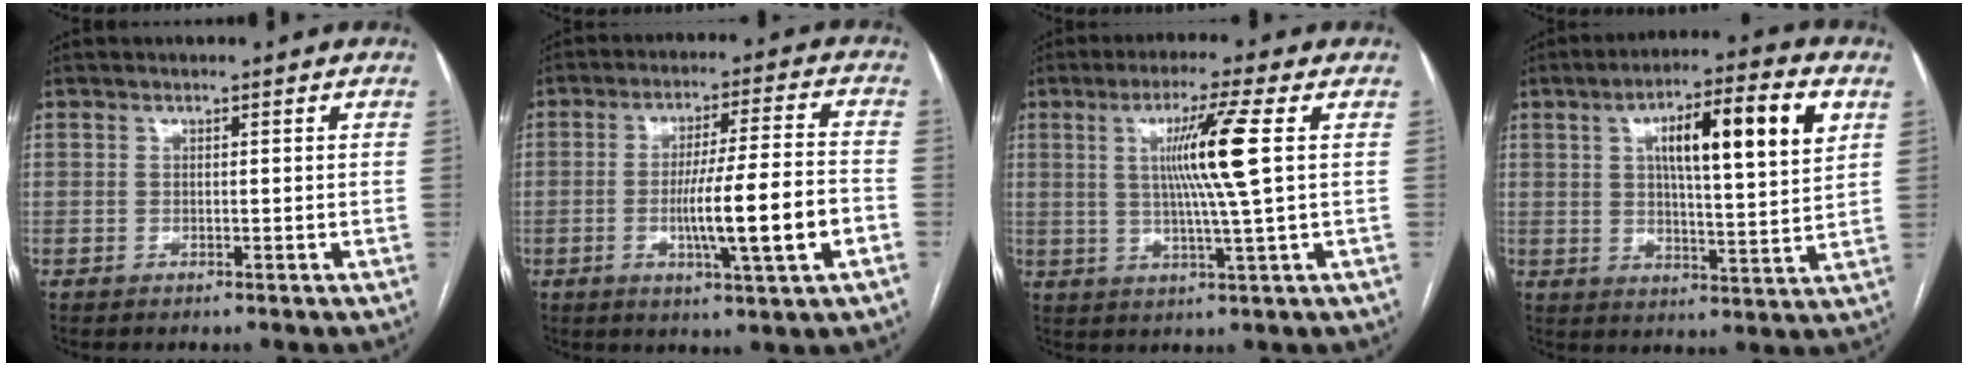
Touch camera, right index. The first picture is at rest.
{"total": 12.3, "force": [-3.2, 0.2, 11.9], "torque": [-0.199, -0.002, -0.053]}
{"total": 9.3, "force": [1.9, -1.6, 9.0], "torque": [-0.163, -0.002, 0.037]}
{"total": 15.2, "force": [5.3, 2.3, 14.0], "torque": [-0.225, 0.015, 0.079]}